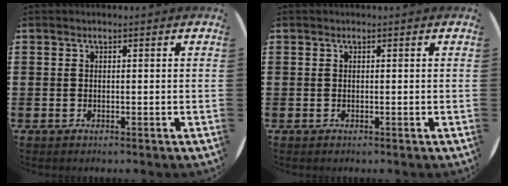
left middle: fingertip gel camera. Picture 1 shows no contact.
{"total": 0.0}